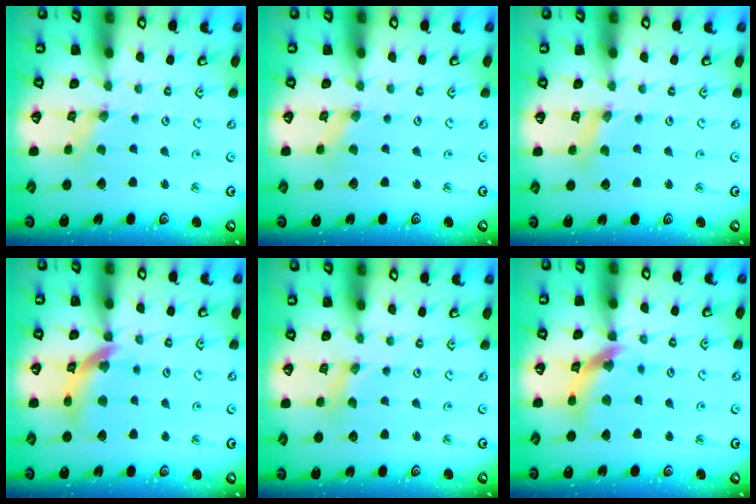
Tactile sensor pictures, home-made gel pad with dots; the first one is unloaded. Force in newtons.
{"total": 0.0}
{"total": 1.9, "press": 1.9, "slide": 0.3}
{"total": 12.4, "press": 12.2, "slide": 1.7}
{"total": 0.6, "press": 0.6, "slide": 0.2}
{"total": 13.0, "press": 12.9, "slide": 1.5}